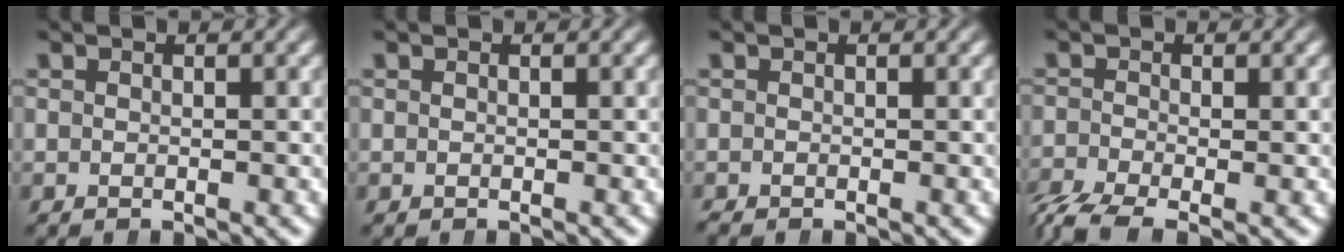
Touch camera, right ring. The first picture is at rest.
{"total": 0.0}
{"total": 0.7, "force": [-0.7, 0.3, 0.1], "torque": [-0.004, -0.008, -0.007]}
{"total": 3.5, "force": [-2.5, 1.3, 2.0], "torque": [-0.042, -0.022, -0.032]}